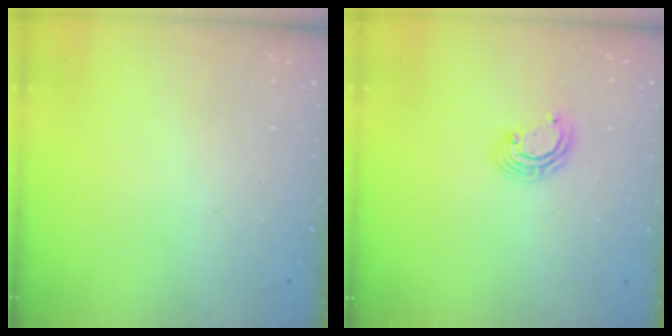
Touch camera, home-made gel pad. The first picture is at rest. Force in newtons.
{"total": 4.4, "press": 4.4, "slide": 0.0}